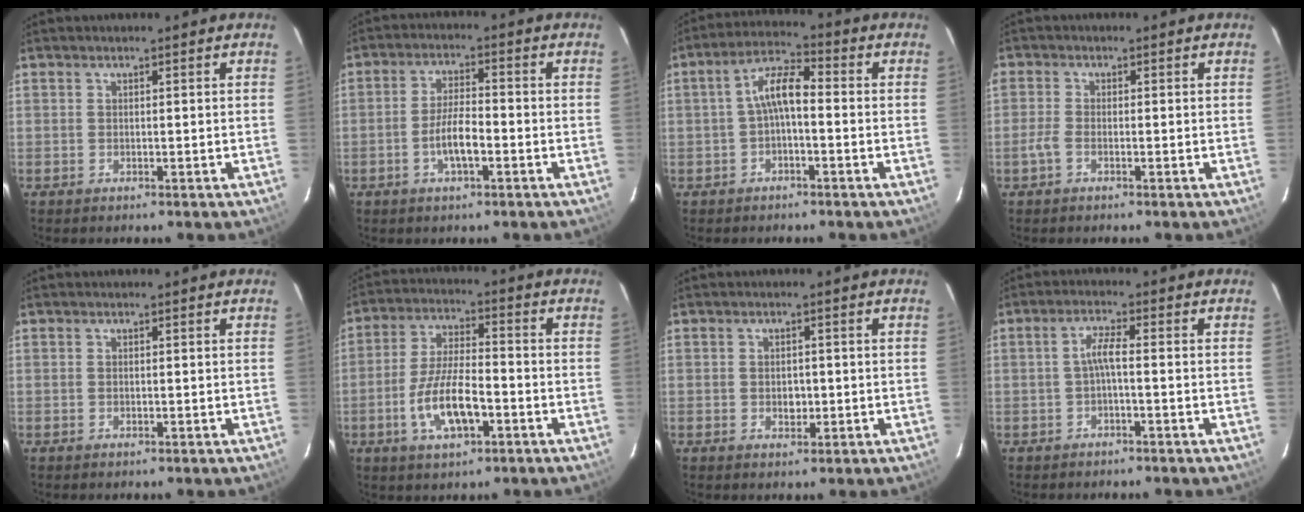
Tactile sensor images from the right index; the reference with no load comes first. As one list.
[{"total": 5.7, "force": [-2.3, 1.6, 4.9], "torque": [-0.099, 0.002, -0.041]}, {"total": 5.9, "force": [-1.1, 2.1, 5.4], "torque": [-0.114, 0.022, -0.022]}, {"total": 2.1, "force": [-1.1, 1.0, 1.5], "torque": [-0.045, 0.003, -0.029]}, {"total": 0.0}, {"total": 10.7, "force": [-4.0, 3.9, 9.1], "torque": [-0.186, -0.003, -0.070]}, {"total": 2.4, "force": [-0.3, 1.8, 1.5], "torque": [-0.024, 0.002, -0.004]}, {"total": 2.8, "force": [-0.9, 0.1, 2.6], "torque": [-0.057, 0.007, -0.016]}]